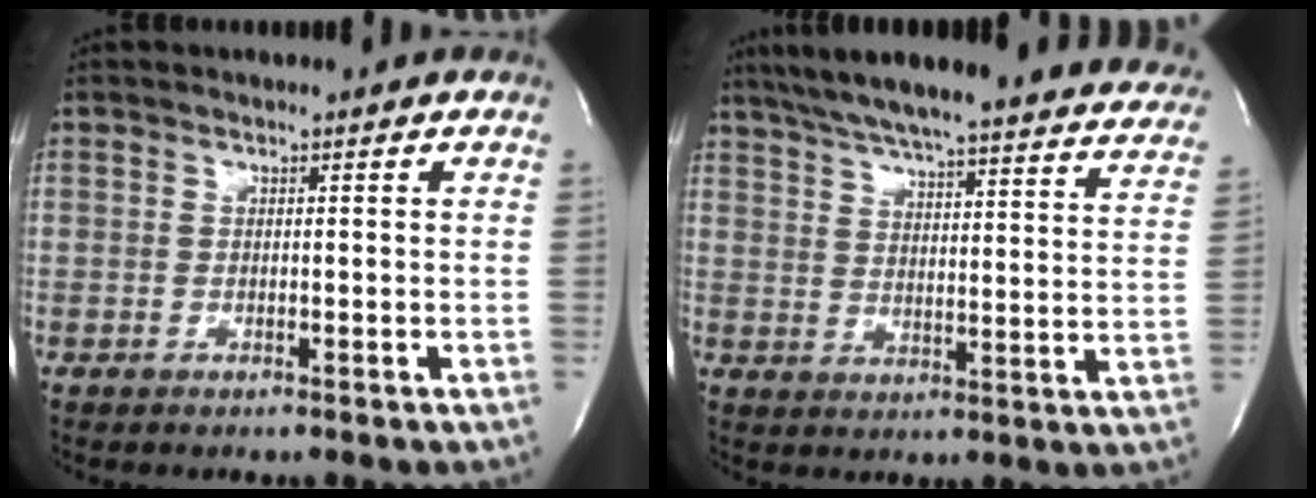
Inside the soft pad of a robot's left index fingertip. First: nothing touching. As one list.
[{"total": 32.1, "force": [28.3, 4.1, 14.5], "torque": [-0.223, -0.047, 0.347]}]